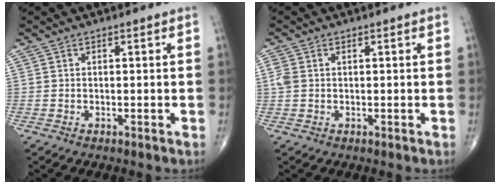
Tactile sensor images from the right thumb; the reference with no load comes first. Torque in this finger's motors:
{"motor_torque": [0.16, -0.10, 0.28, 0.14, 0.08]}